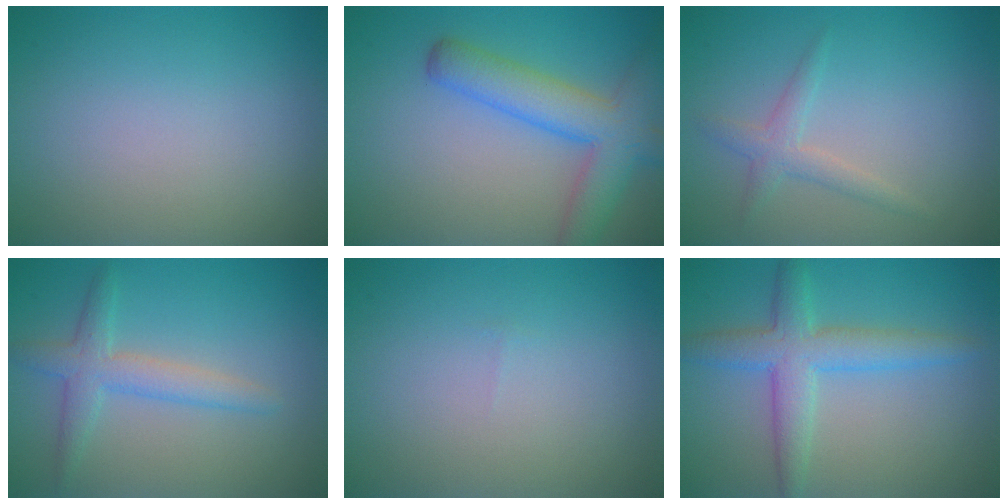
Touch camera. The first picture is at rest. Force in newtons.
{"total": 6.1, "press": 6.1, "slide": 0.4}
{"total": 1.9, "press": 1.9, "slide": 0.1}
{"total": 3.1, "press": 3.1, "slide": 0.1}
{"total": 0.0}
{"total": 4.5, "press": 4.5, "slide": 0.2}